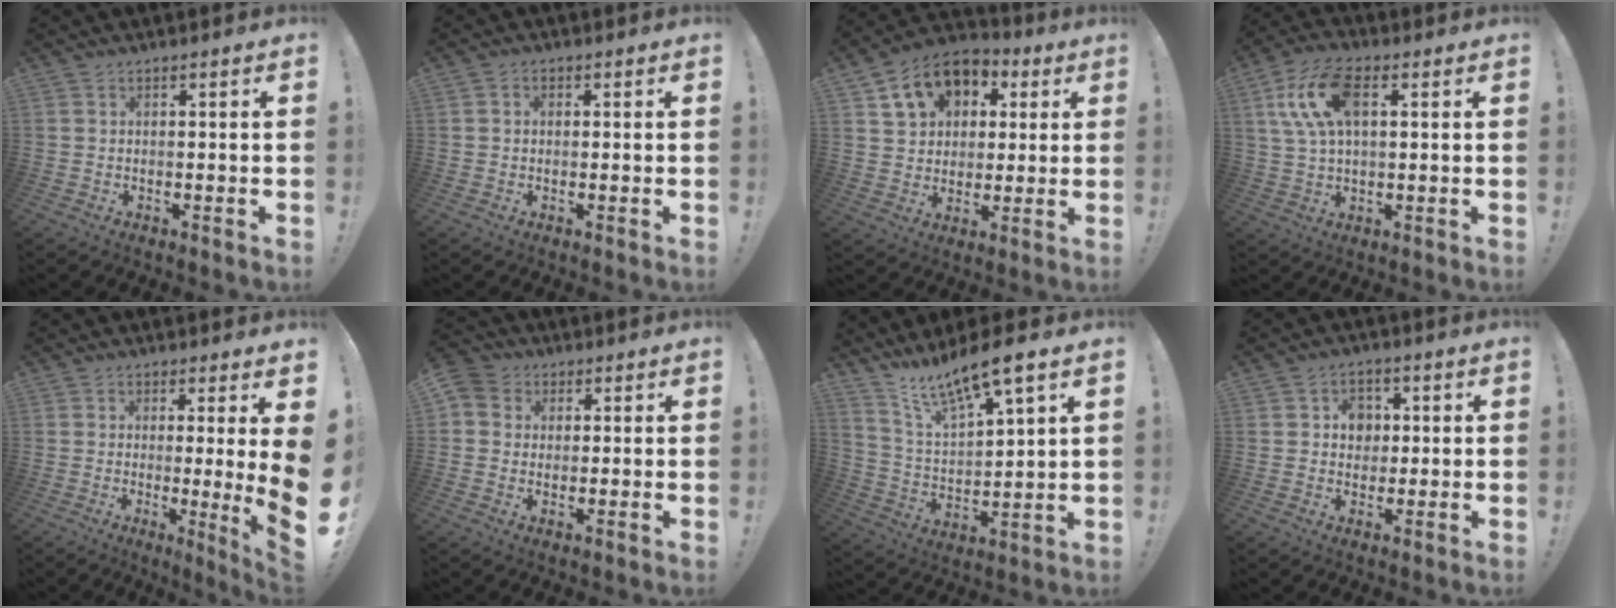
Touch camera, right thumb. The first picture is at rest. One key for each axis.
{"total": 1.5, "fx": -0.2, "fy": 1.3, "fz": 0.7, "tx": -0.013, "ty": 0.005, "tz": -0.004}
{"total": 12.8, "fx": 5.5, "fy": 10.0, "fz": 5.8, "tx": -0.080, "ty": -0.020, "tz": 0.105}
{"total": 13.9, "fx": 4.1, "fy": 7.5, "fz": 11.0, "tx": -0.220, "ty": 0.002, "tz": 0.077}
{"total": 7.2, "fx": 1.1, "fy": -0.9, "fz": 7.1, "tx": -0.093, "ty": -0.038, "tz": 0.015}
{"total": 5.0, "fx": 1.2, "fy": 4.5, "fz": 1.7, "tx": -0.026, "ty": 0.001, "tz": 0.023}
{"total": 12.0, "fx": 10.4, "fy": 1.3, "fz": 5.9, "tx": -0.119, "ty": -0.081, "tz": 0.178}
{"total": 6.1, "fx": 1.1, "fy": 5.6, "fz": 2.3, "tx": -0.025, "ty": -0.002, "tz": 0.019}